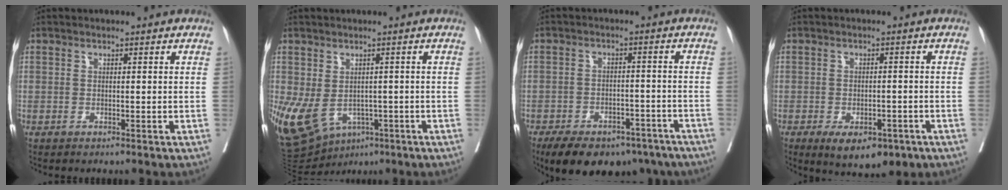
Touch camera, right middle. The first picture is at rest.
{"total": 12.5, "force": [-5.0, 8.3, 7.9], "torque": [-0.169, -0.008, -0.066]}
{"total": 17.5, "force": [-12.7, 8.6, 8.3], "torque": [-0.153, 0.000, -0.169]}
{"total": 9.7, "force": [-5.9, 4.8, 6.0], "torque": [-0.081, -0.003, -0.079]}